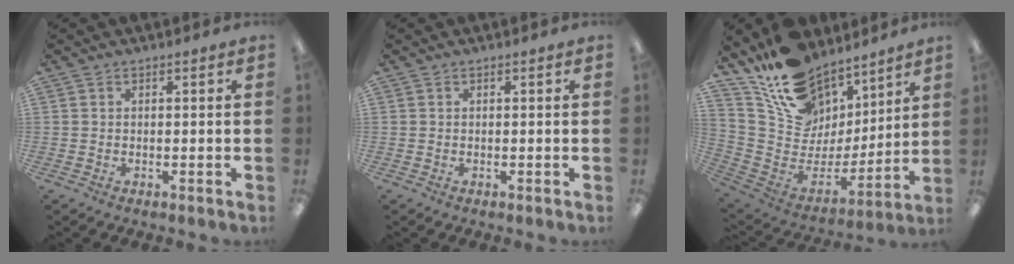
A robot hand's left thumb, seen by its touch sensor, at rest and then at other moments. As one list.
[{"total": 0.0}, {"total": 17.3, "force": [12.5, 10.8, 5.1], "torque": [-0.108, -0.102, 0.242]}]